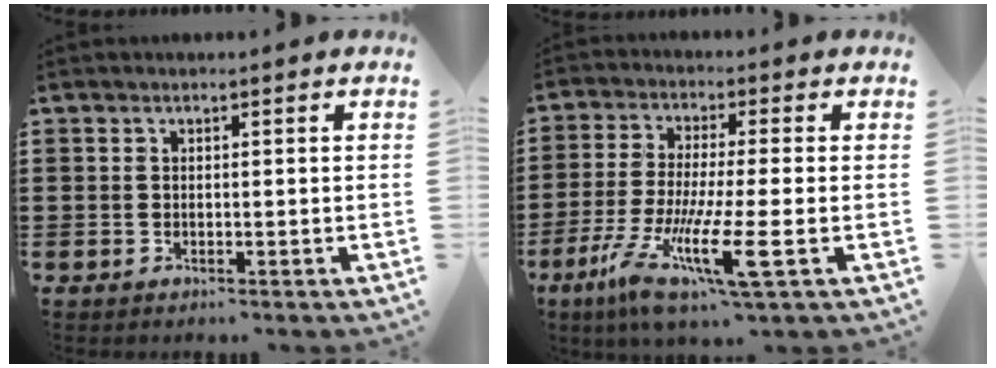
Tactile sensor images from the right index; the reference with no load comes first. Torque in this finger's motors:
{"motor_torque": [1.14, -0.99, 1.05, 0.21]}